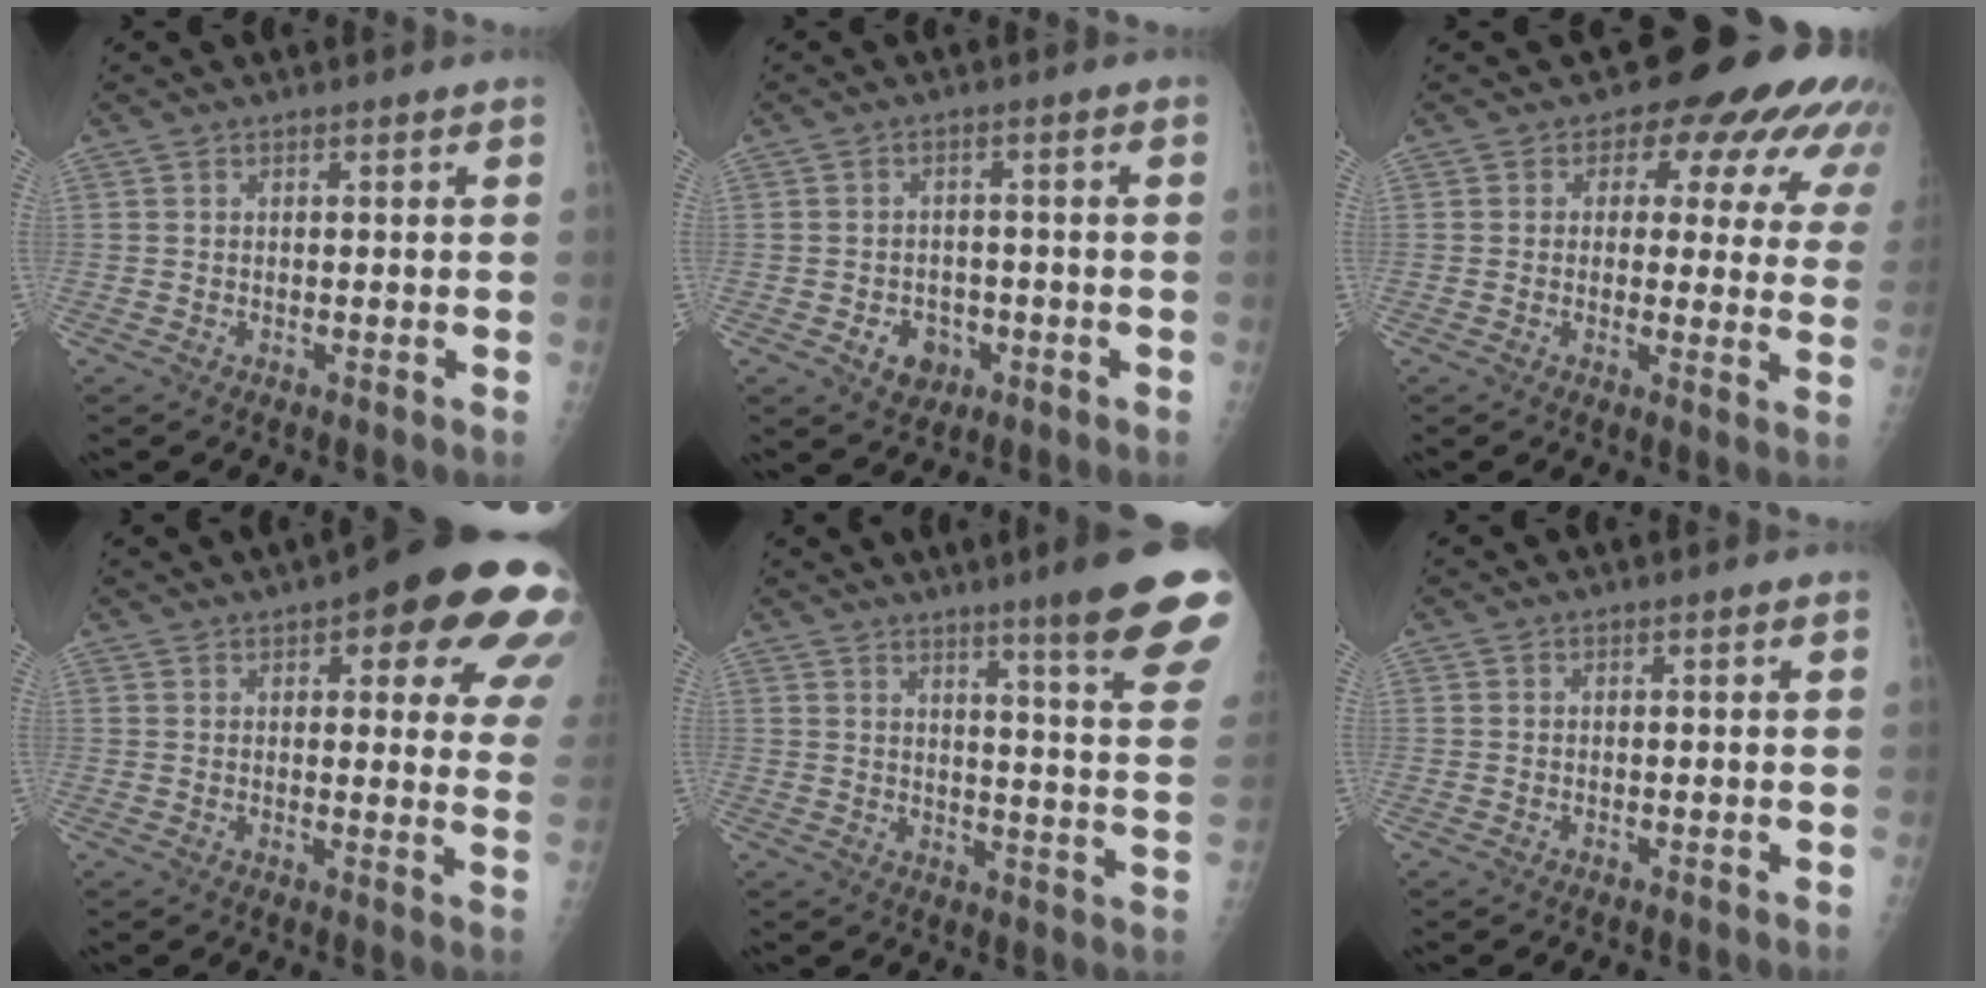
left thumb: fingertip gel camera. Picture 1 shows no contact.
{"total": 5.0, "force": [-2.0, 4.0, 2.3], "torque": [-0.014, 0.013, -0.023]}
{"total": 15.7, "force": [8.2, 8.9, 10.1], "torque": [-0.070, -0.019, 0.073]}
{"total": 21.6, "force": [10.6, 7.1, 17.4], "torque": [-0.168, -0.018, 0.118]}
{"total": 18.1, "force": [12.4, 0.6, 13.2], "torque": [-0.147, -0.073, 0.153]}
{"total": 0.0}